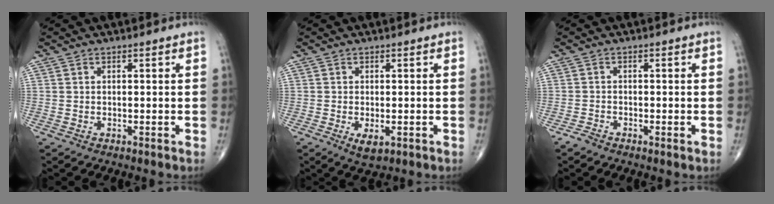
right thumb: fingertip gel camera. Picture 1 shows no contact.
{"total": 3.1, "force": [-1.0, 1.5, 2.6], "torque": [-0.042, -0.007, -0.012]}
{"total": 1.4, "force": [-1.1, 0.4, 0.7], "torque": [-0.014, -0.003, -0.026]}